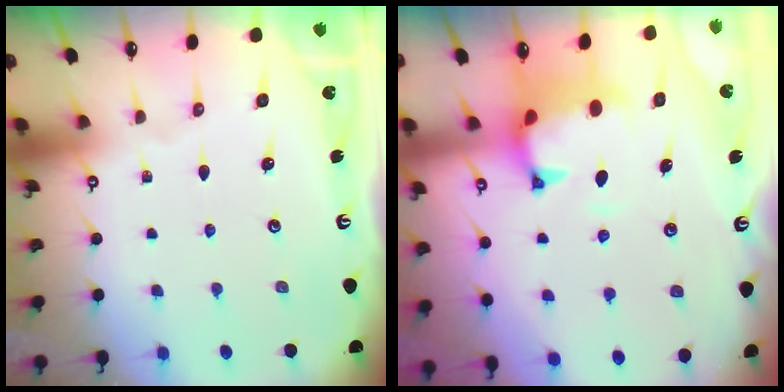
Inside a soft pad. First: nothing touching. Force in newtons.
{"total": 1.3, "press": 0.1, "slide": 1.2}